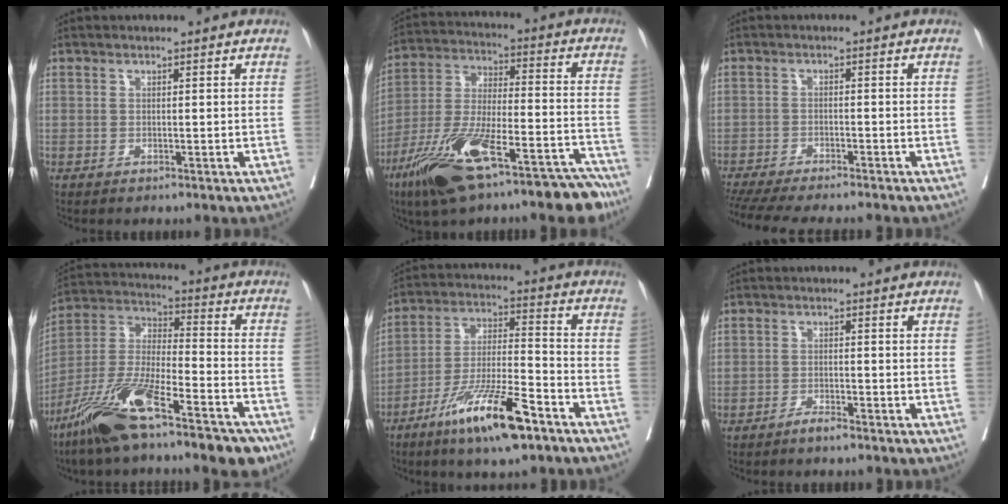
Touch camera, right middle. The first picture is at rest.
{"total": 21.0, "force": [-14.4, 5.0, 14.5], "torque": [-0.240, 0.003, -0.250]}
{"total": 14.1, "force": [-12.4, 1.9, 6.5], "torque": [-0.114, -0.023, -0.180]}
{"total": 19.7, "force": [-13.4, 4.1, 13.9], "torque": [-0.267, -0.013, -0.242]}
{"total": 14.4, "force": [-8.9, 2.0, 11.1], "torque": [-0.212, -0.025, -0.162]}
{"total": 1.8, "force": [-1.6, 0.2, 0.9], "torque": [-0.017, -0.002, -0.029]}